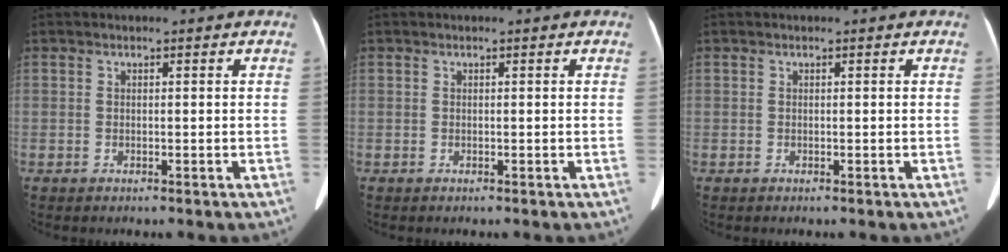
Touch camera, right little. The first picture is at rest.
{"total": 0.0}
{"total": 0.0}